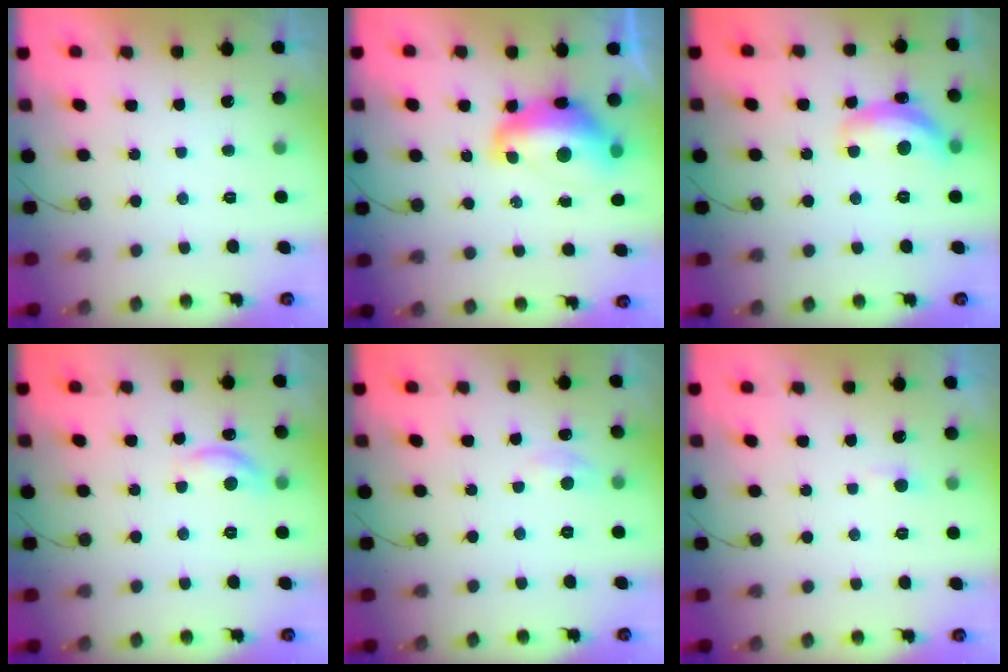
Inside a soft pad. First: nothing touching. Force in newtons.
{"total": 14.4, "press": 14.4, "slide": 1.3}
{"total": 13.2, "press": 13.2, "slide": 0.7}
{"total": 10.0, "press": 10.0, "slide": 0.6}
{"total": 3.3, "press": 3.3, "slide": 0.4}
{"total": 2.6, "press": 2.6, "slide": 0.2}